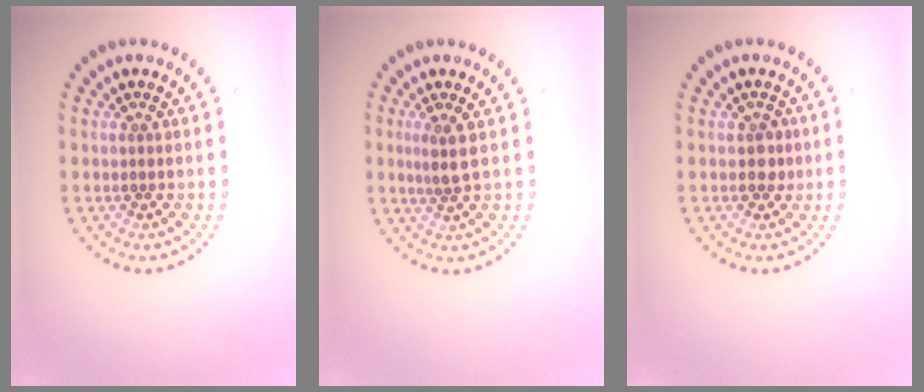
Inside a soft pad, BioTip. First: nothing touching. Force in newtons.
{"total": 1.8, "press": 1.4, "slide": 1.2}
{"total": 1.2, "press": 1.2, "slide": 0.3}